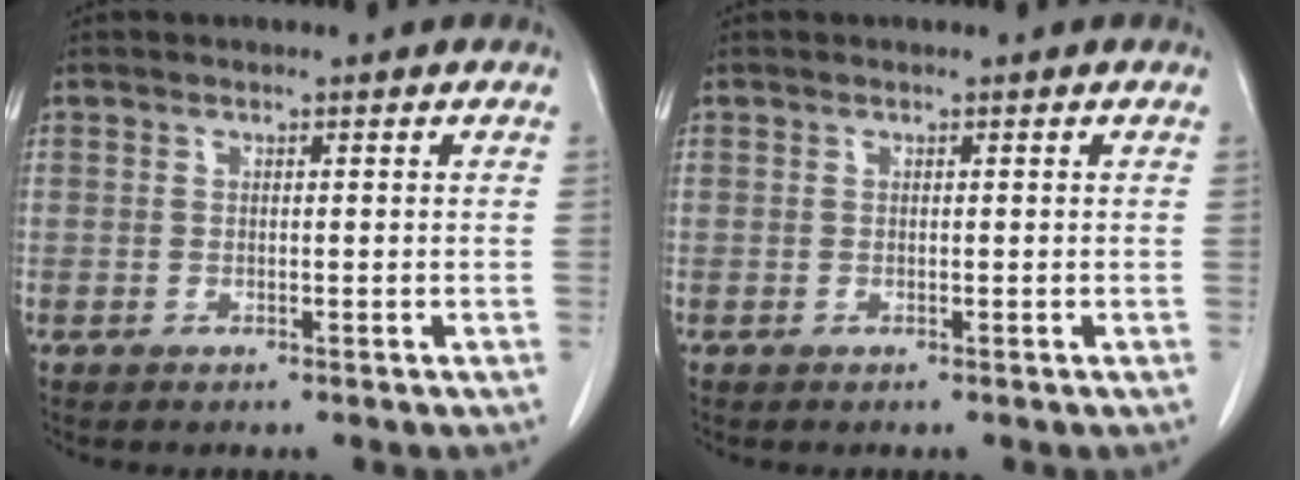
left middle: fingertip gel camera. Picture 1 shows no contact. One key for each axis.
{"total": 0.0}